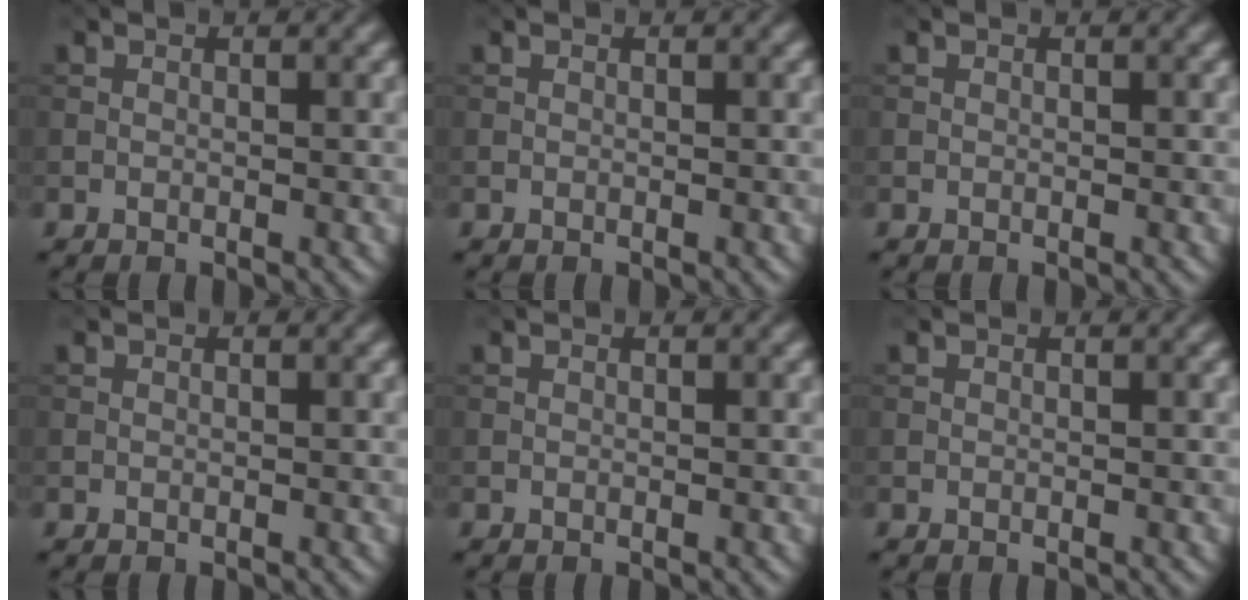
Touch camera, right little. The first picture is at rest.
{"total": 0.0}
{"total": 0.0}
{"total": 0.0}
{"total": 0.0}
{"total": 0.0}